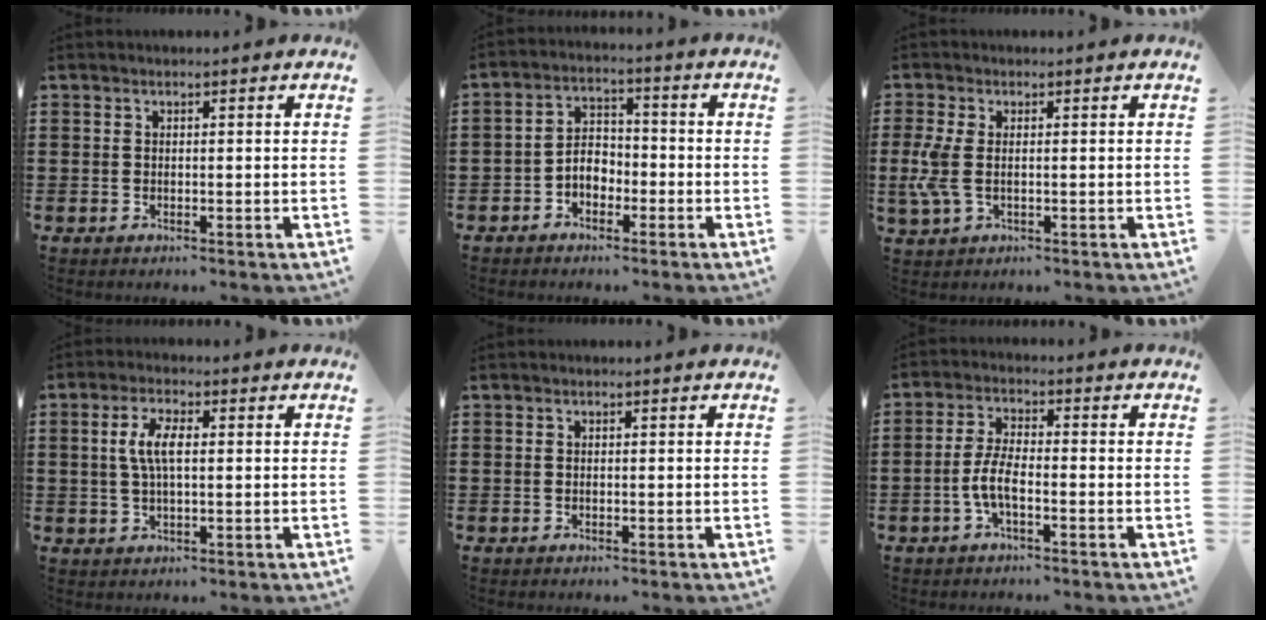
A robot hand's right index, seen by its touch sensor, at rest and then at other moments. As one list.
[{"total": 3.7, "force": [-2.1, 2.6, 1.8], "torque": [-0.045, 0.008, -0.044]}, {"total": 4.7, "force": [-0.2, 2.3, 4.1], "torque": [-0.112, -0.009, -0.012]}, {"total": 5.3, "force": [0.6, 2.0, 4.9], "torque": [-0.112, 0.003, 0.002]}, {"total": 0.0}, {"total": 4.9, "force": [-1.9, 1.4, 4.3], "torque": [-0.107, -0.006, -0.045]}]